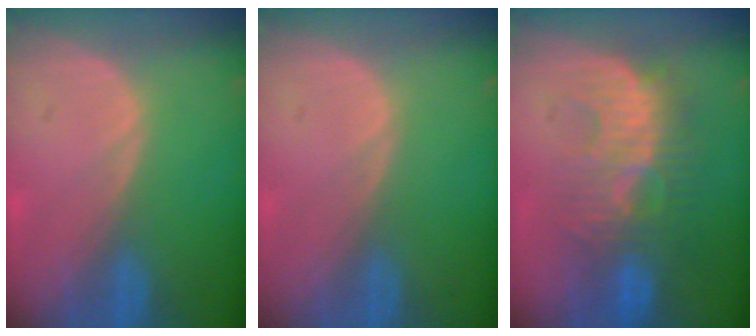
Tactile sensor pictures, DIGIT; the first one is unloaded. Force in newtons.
{"total": 0.0}
{"total": 9.0, "press": 8.9, "slide": 1.7}